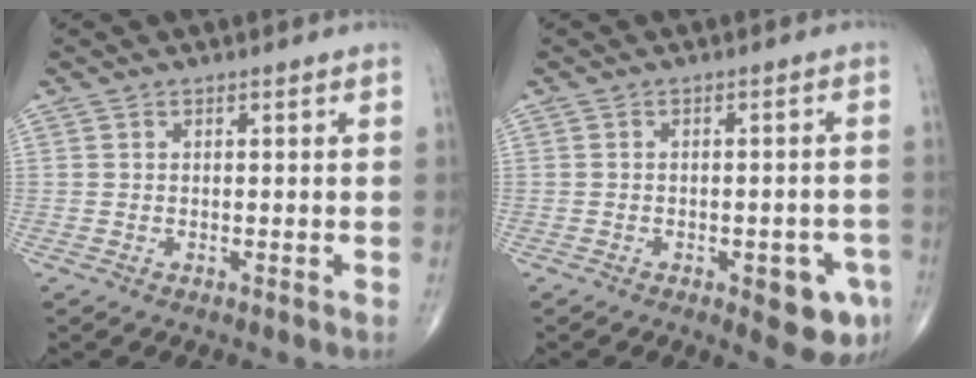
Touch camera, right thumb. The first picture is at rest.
{"total": 7.4, "force": [-3.2, 2.9, 6.0], "torque": [-0.056, 0.010, -0.032]}